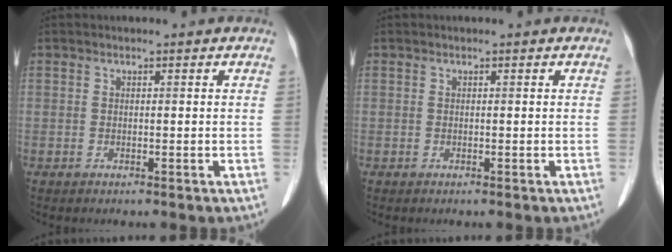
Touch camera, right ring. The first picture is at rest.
{"total": 0.0}